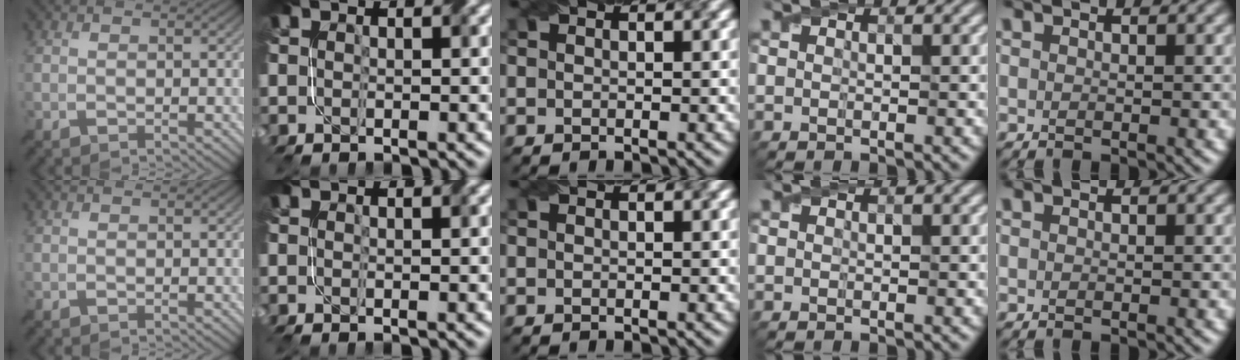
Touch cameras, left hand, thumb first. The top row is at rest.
{}